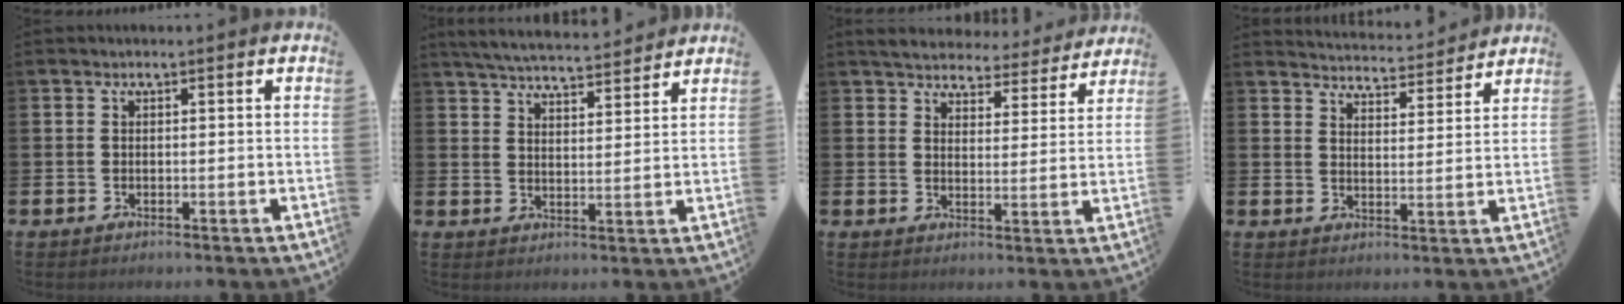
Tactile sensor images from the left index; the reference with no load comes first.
{"total": 5.6, "force": [5.5, 0.5, 0.8], "torque": [-0.026, -0.034, 0.096]}
{"total": 5.2, "force": [5.0, 1.3, 0.5], "torque": [-0.024, -0.039, 0.085]}
{"total": 4.4, "force": [4.4, 0.3, -0.1], "torque": [-0.005, -0.039, 0.075]}